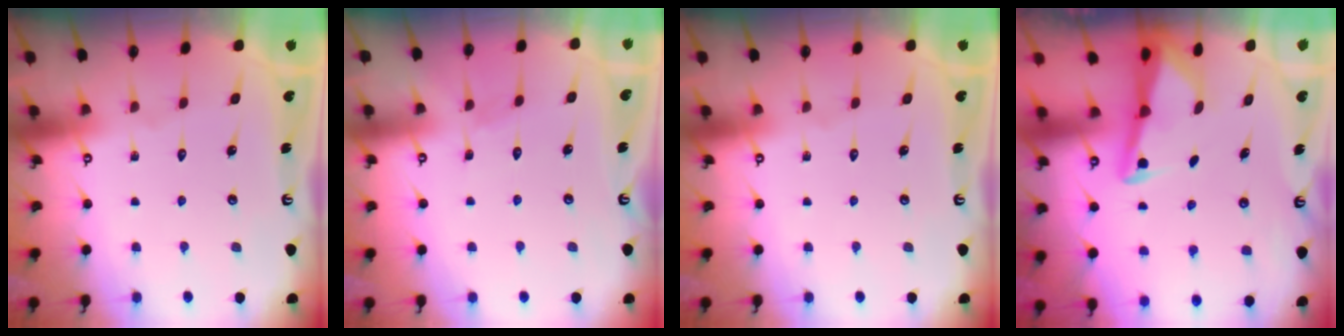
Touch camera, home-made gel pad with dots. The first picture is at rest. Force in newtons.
{"total": 3.7, "press": 3.7, "slide": 0.4}
{"total": 0.0}
{"total": 3.1, "press": 3.1, "slide": 0.4}